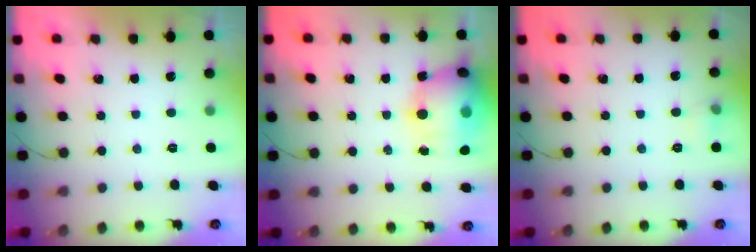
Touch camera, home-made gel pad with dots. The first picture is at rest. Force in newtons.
{"total": 18.4, "press": 16.7, "slide": 7.8}
{"total": 4.2, "press": 3.8, "slide": 1.7}